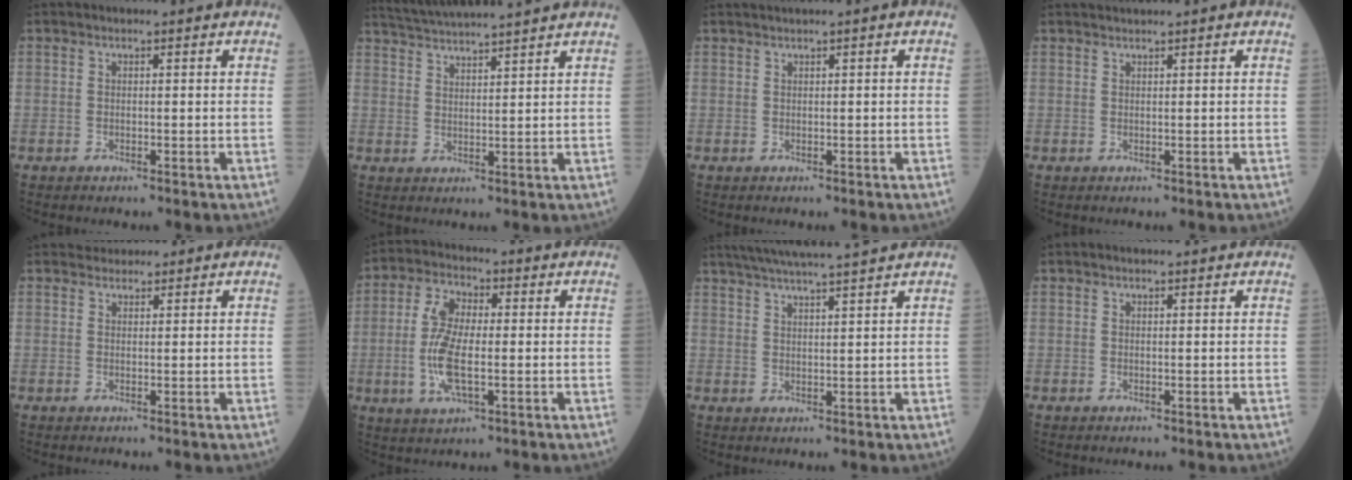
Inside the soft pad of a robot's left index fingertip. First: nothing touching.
{"total": 10.7, "force": [9.9, -1.4, 3.8], "torque": [-0.075, 0.020, 0.154]}
{"total": 1.3, "force": [0.7, -0.2, 1.1], "torque": [-0.022, 0.009, 0.017]}
{"total": 1.0, "force": [0.9, -0.4, 0.4], "torque": [-0.010, 0.007, 0.024]}
{"total": 1.7, "force": [1.5, 0.7, -0.2], "torque": [0.000, 0.014, 0.023]}
{"total": 8.7, "force": [-1.0, 3.1, 8.1], "torque": [-0.183, -0.005, -0.020]}
{"total": 11.2, "force": [9.8, -1.2, 5.3], "torque": [-0.089, 0.020, 0.142]}
{"total": 0.9, "force": [0.8, 0.0, 0.2], "torque": [-0.008, 0.004, 0.011]}